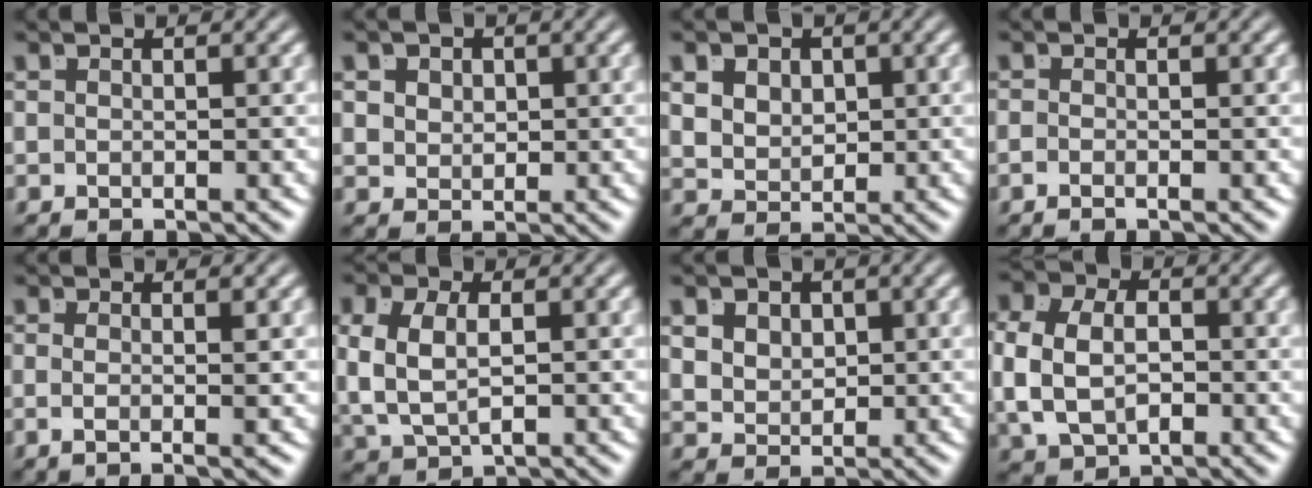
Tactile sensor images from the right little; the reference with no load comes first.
{"total": 2.0, "force": [0.8, 1.4, 1.1], "torque": [-0.020, -0.012, 0.025]}
{"total": 4.3, "force": [0.8, 3.6, 2.2], "torque": [-0.055, -0.022, 0.026]}
{"total": 1.1, "force": [-0.8, -0.5, 0.6], "torque": [-0.008, -0.005, -0.012]}
{"total": 2.1, "force": [-0.5, -0.9, 1.8], "torque": [-0.030, -0.012, -0.002]}
{"total": 5.8, "force": [0.3, 4.4, 3.8], "torque": [-0.098, -0.015, 0.016]}
{"total": 3.7, "force": [1.0, 3.1, 1.9], "torque": [-0.046, -0.019, 0.029]}
{"total": 5.9, "force": [-0.1, 4.5, 3.8], "torque": [-0.082, -0.014, 0.006]}